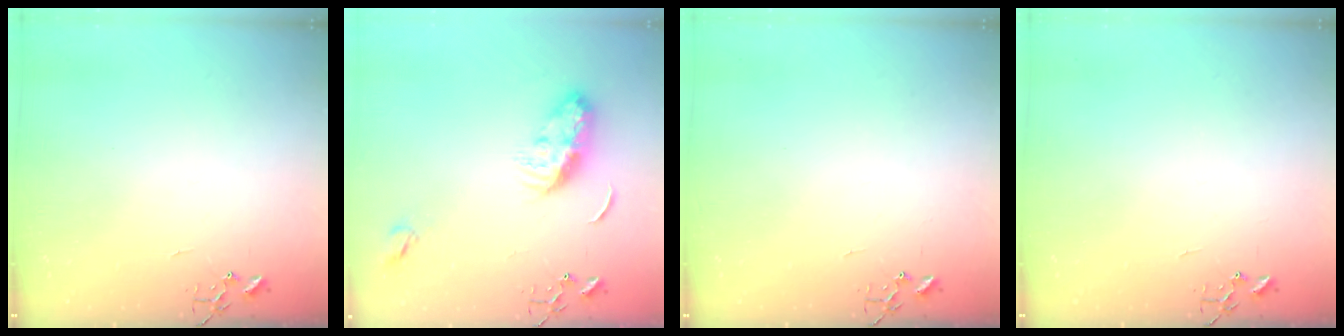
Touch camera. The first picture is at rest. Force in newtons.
{"total": 10.2, "press": 10.2, "slide": 0.3}
{"total": 0.0}
{"total": 0.0}